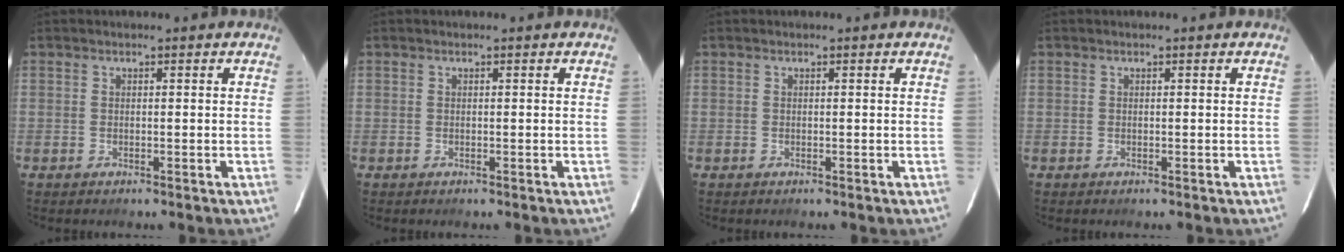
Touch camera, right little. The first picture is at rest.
{"total": 0.0}
{"total": 0.0}
{"total": 0.0}